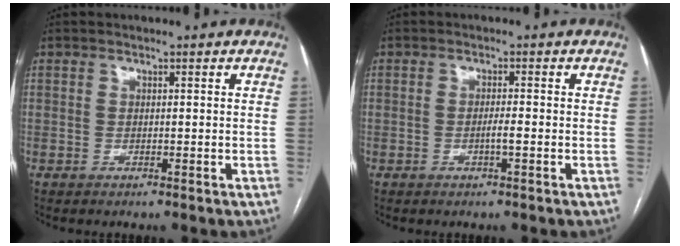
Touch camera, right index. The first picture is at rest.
{"total": 1.6, "force": [-0.5, 0.0, 1.5], "torque": [-0.029, -0.001, -0.009]}